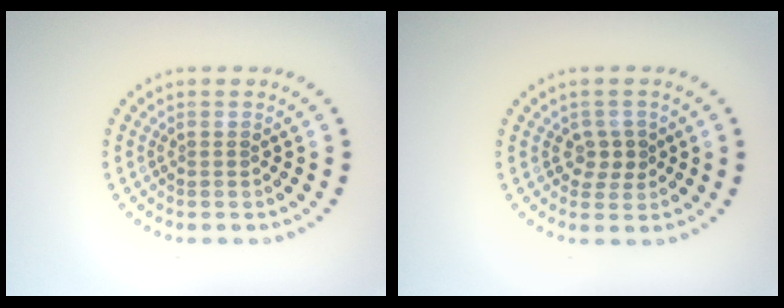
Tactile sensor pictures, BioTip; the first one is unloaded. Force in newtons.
{"total": 1.9, "press": 1.7, "slide": 0.7}